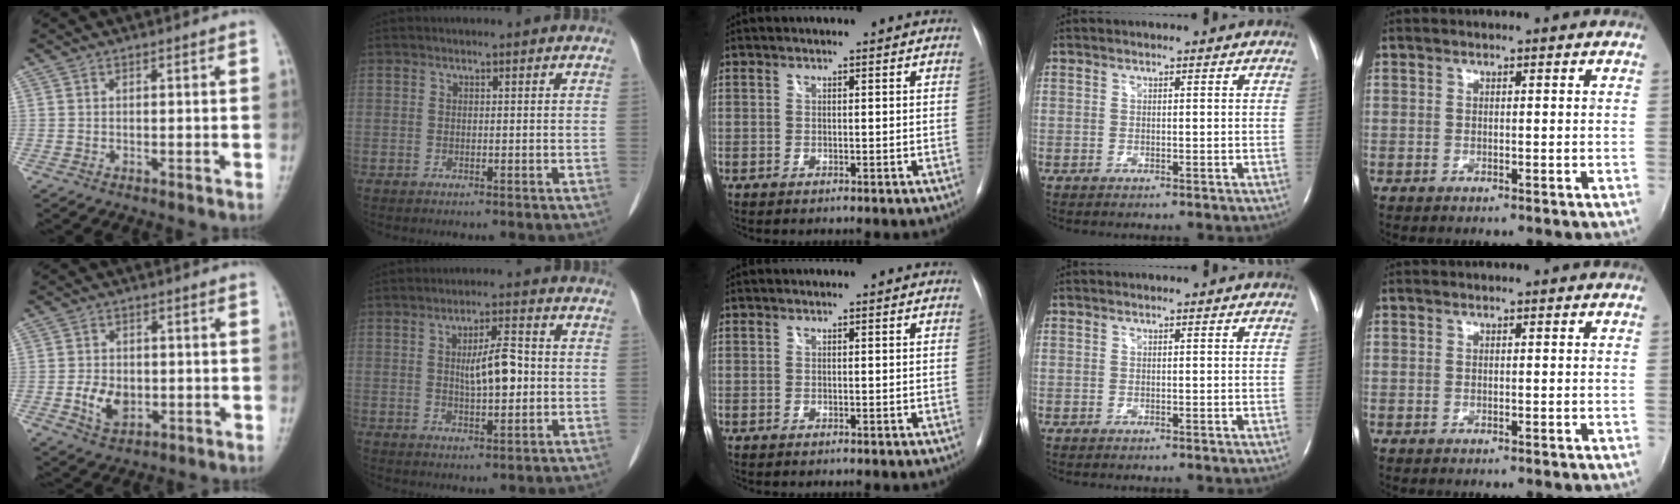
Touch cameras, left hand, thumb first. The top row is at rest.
{"thumb": {"total": 5.9, "force": [-1.1, 4.2, 4.1], "torque": [-0.060, -0.002, -0.015]}, "index": {"total": 6.2, "force": [0.1, 1.7, 5.9], "torque": [-0.103, 0.006, 0.008]}}